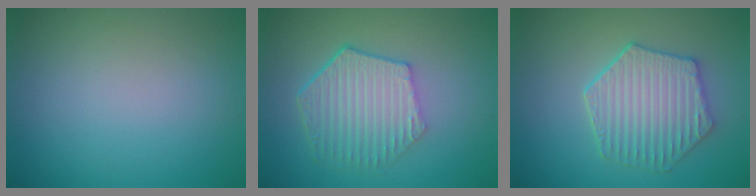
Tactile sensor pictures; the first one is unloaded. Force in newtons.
{"total": 5.8, "press": 4.3, "slide": 3.9}
{"total": 5.4, "press": 4.6, "slide": 2.8}